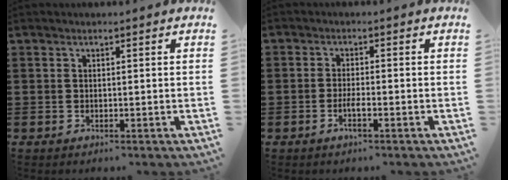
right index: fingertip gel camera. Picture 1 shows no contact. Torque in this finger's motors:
{"motor_torque": [1.04, 1.09, 0.40, 0.10]}